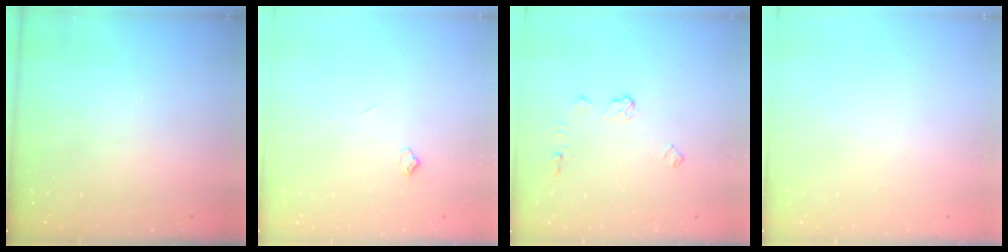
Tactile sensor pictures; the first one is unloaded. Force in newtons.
{"total": 6.0, "press": 5.9, "slide": 0.8}
{"total": 5.4, "press": 5.4, "slide": 0.7}
{"total": 0.0}